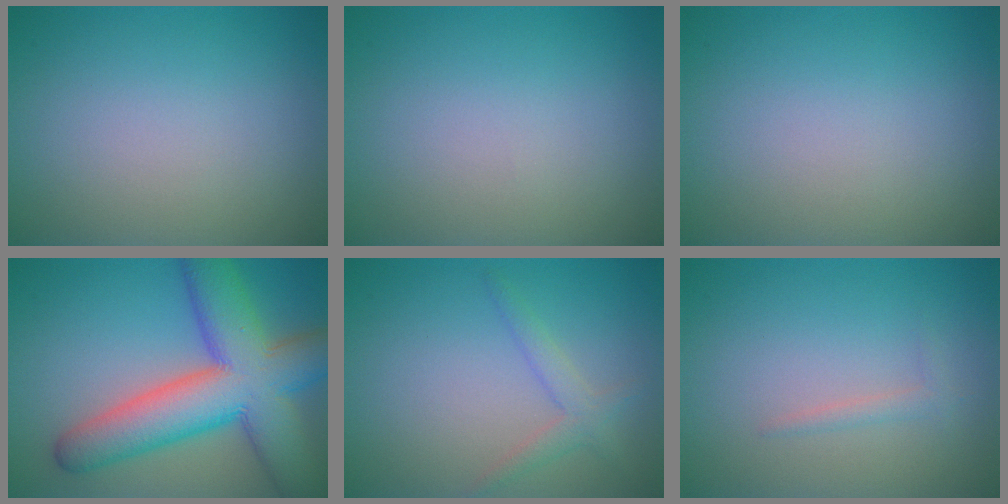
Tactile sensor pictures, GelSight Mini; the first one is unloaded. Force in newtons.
{"total": 0.0}
{"total": 0.0}
{"total": 11.9, "press": 11.9, "slide": 0.6}
{"total": 2.0, "press": 2.0, "slide": 0.1}
{"total": 1.0, "press": 1.0, "slide": 0.1}